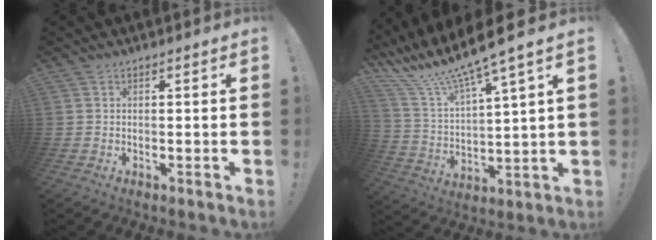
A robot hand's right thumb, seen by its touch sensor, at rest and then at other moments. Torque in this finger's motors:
{"motor_torque": [0.13, 1.04, 0.80, 0.80, 0.30]}